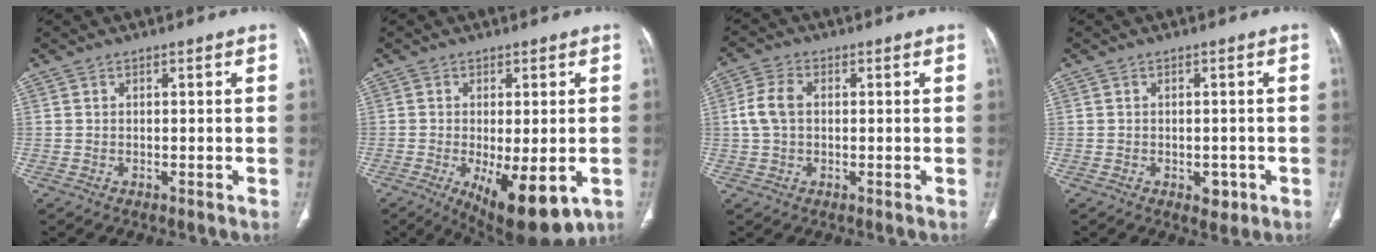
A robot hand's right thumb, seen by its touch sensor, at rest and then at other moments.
{"total": 12.9, "force": [-4.5, 4.9, 11.0], "torque": [-0.158, -0.020, -0.052]}
{"total": 5.3, "force": [0.4, 3.6, 4.0], "torque": [-0.091, 0.014, 0.006]}
{"total": 2.7, "force": [-1.0, 1.8, 1.8], "torque": [-0.010, 0.002, -0.007]}